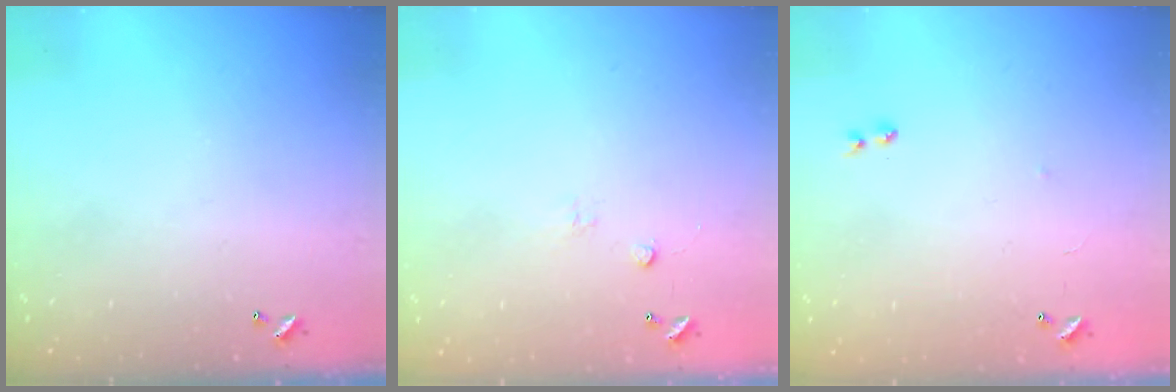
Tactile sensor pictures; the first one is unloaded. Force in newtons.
{"total": 4.9, "press": 4.9, "slide": 0.7}
{"total": 7.2, "press": 7.2, "slide": 0.5}